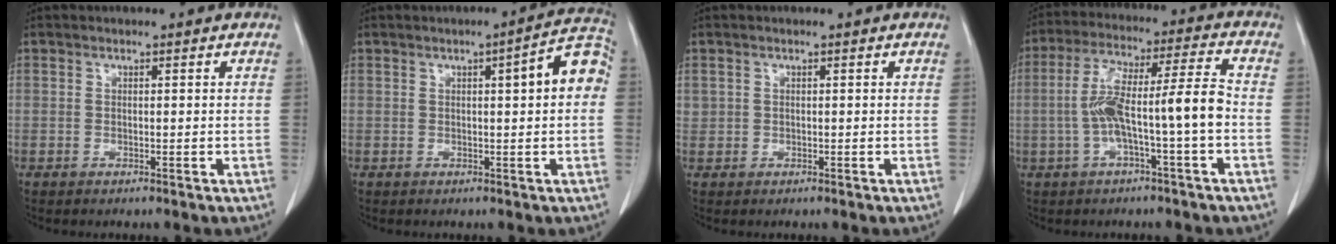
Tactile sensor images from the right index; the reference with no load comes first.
{"total": 6.6, "force": [0.9, 0.9, 6.4], "torque": [-0.079, 0.020, 0.005]}
{"total": 0.9, "force": [0.3, 0.8, 0.1], "torque": [0.007, 0.009, 0.007]}
{"total": 11.0, "force": [-2.1, 0.2, 10.8], "torque": [-0.202, 0.033, -0.038]}